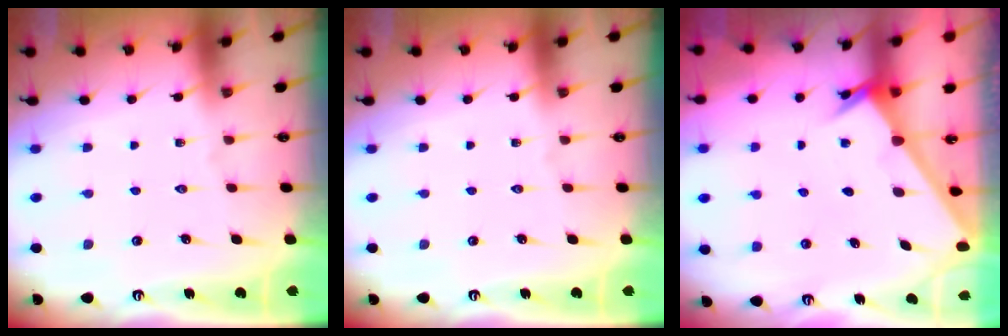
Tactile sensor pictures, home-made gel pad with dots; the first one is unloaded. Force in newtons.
{"total": 0.0}
{"total": 2.3, "press": 2.3, "slide": 0.2}